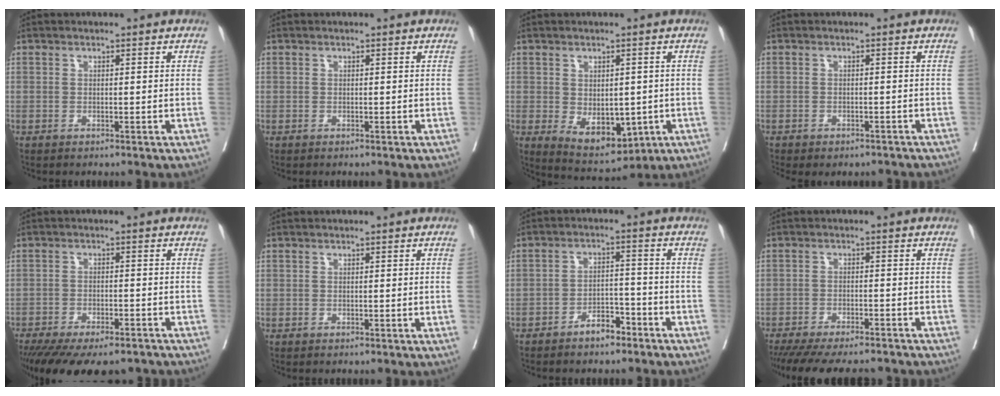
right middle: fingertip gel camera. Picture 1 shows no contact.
{"total": 0.0}
{"total": 7.6, "force": [-1.8, 4.8, 5.6], "torque": [-0.076, -0.009, -0.007]}
{"total": 5.6, "force": [-4.7, 2.4, 1.8], "torque": [-0.019, 0.006, -0.056]}
{"total": 17.4, "force": [-14.1, 5.5, 8.6], "torque": [-0.174, -0.026, -0.193]}
{"total": 0.6, "force": [-0.1, -0.2, 0.6], "torque": [-0.008, 0.001, 0.001]}
{"total": 4.5, "force": [-3.4, 1.9, 2.2], "torque": [-0.037, 0.009, -0.055]}
{"total": 16.1, "force": [-14.2, 3.2, 6.7], "torque": [-0.139, -0.025, -0.196]}